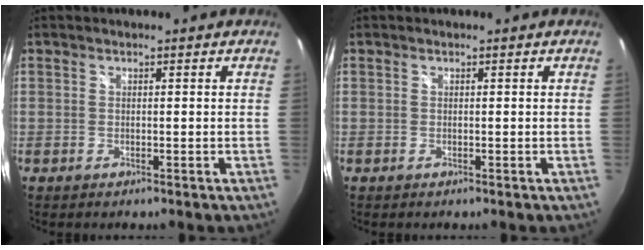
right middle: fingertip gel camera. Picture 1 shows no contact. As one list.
[{"total": 0.0}]